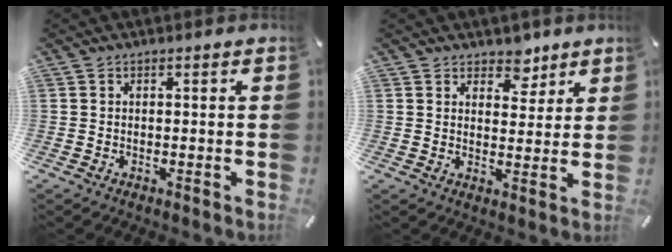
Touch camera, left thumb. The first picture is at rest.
{"total": 5.8, "force": [4.2, 3.9, 0.8], "torque": [0.012, -0.032, 0.068]}